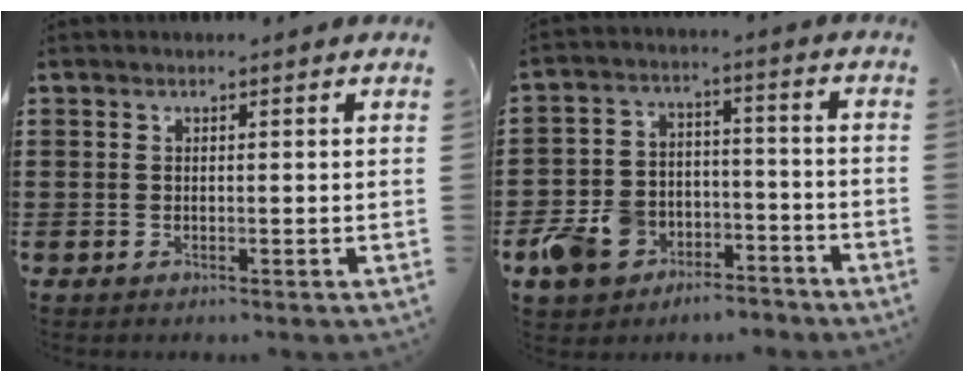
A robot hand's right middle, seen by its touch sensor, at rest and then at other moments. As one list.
[{"total": 8.1, "force": [-6.1, 5.1, 1.8], "torque": [-0.064, 0.028, -0.121]}]